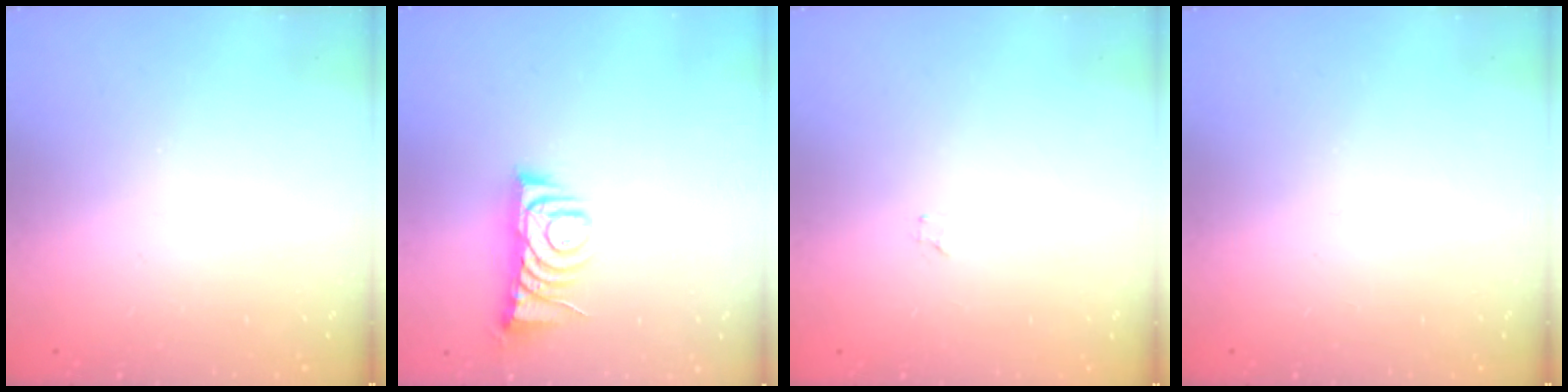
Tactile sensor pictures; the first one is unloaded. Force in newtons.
{"total": 7.2, "press": 7.2, "slide": 0.3}
{"total": 0.6, "press": 0.6, "slide": 0.1}
{"total": 0.0}